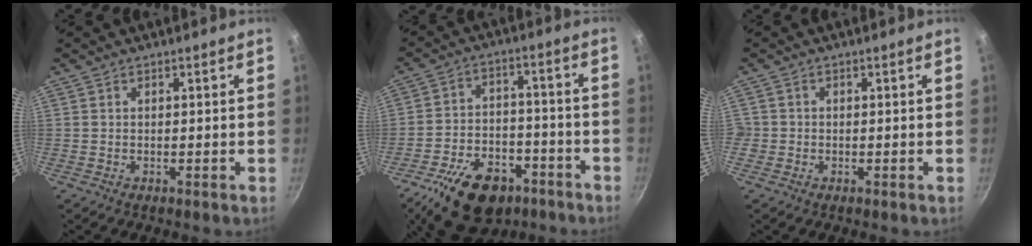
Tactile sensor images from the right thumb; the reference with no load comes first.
{"total": 18.0, "force": [-11.1, 10.1, 9.9], "torque": [-0.151, 0.057, -0.178]}
{"total": 1.4, "force": [-0.4, 1.3, 0.2], "torque": [-0.001, 0.004, -0.007]}